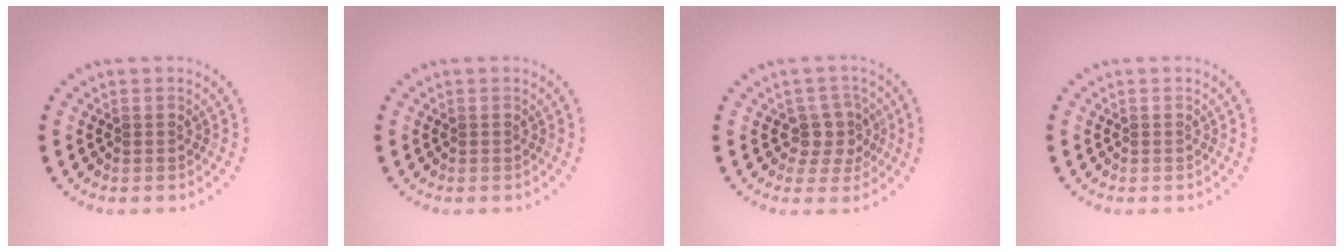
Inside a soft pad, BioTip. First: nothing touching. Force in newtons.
{"total": 0.0}
{"total": 2.7, "press": 2.2, "slide": 1.5}
{"total": 0.0}